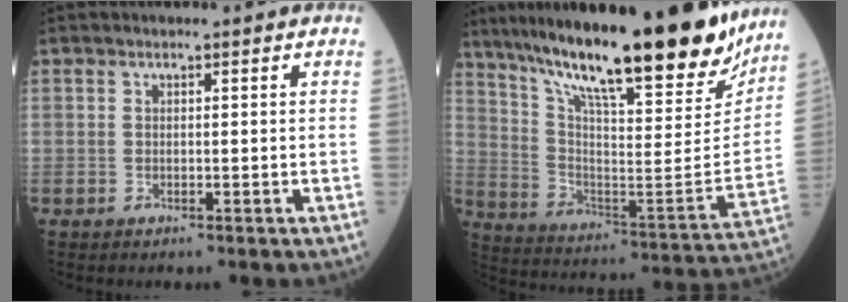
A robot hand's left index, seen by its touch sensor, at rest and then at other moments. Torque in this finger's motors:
{"motor_torque": [0.54, -0.60, 1.05, 0.21]}